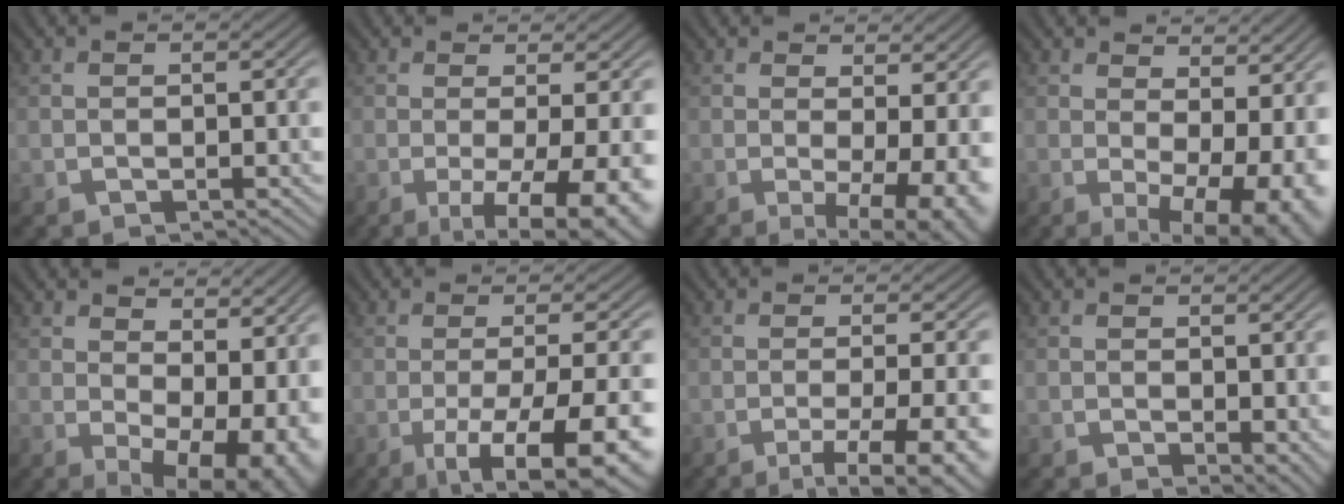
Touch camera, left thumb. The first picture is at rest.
{"total": 9.4, "force": [-2.0, 2.6, 8.8], "torque": [-0.121, -0.006, -0.020]}
{"total": 8.3, "force": [-0.2, 2.7, 7.9], "torque": [-0.105, -0.008, 0.002]}
{"total": 11.8, "force": [1.1, 5.5, 10.4], "torque": [-0.118, -0.011, 0.045]}
{"total": 13.0, "force": [2.0, 7.3, 10.6], "torque": [-0.129, -0.022, 0.071]}
{"total": 13.4, "force": [-5.3, 3.8, 11.7], "torque": [-0.146, -0.006, -0.067]}
{"total": 8.9, "force": [-3.7, 2.1, 7.8], "torque": [-0.102, -0.005, -0.041]}
{"total": 2.7, "force": [0.1, 1.5, 2.2], "torque": [-0.029, -0.007, 0.006]}